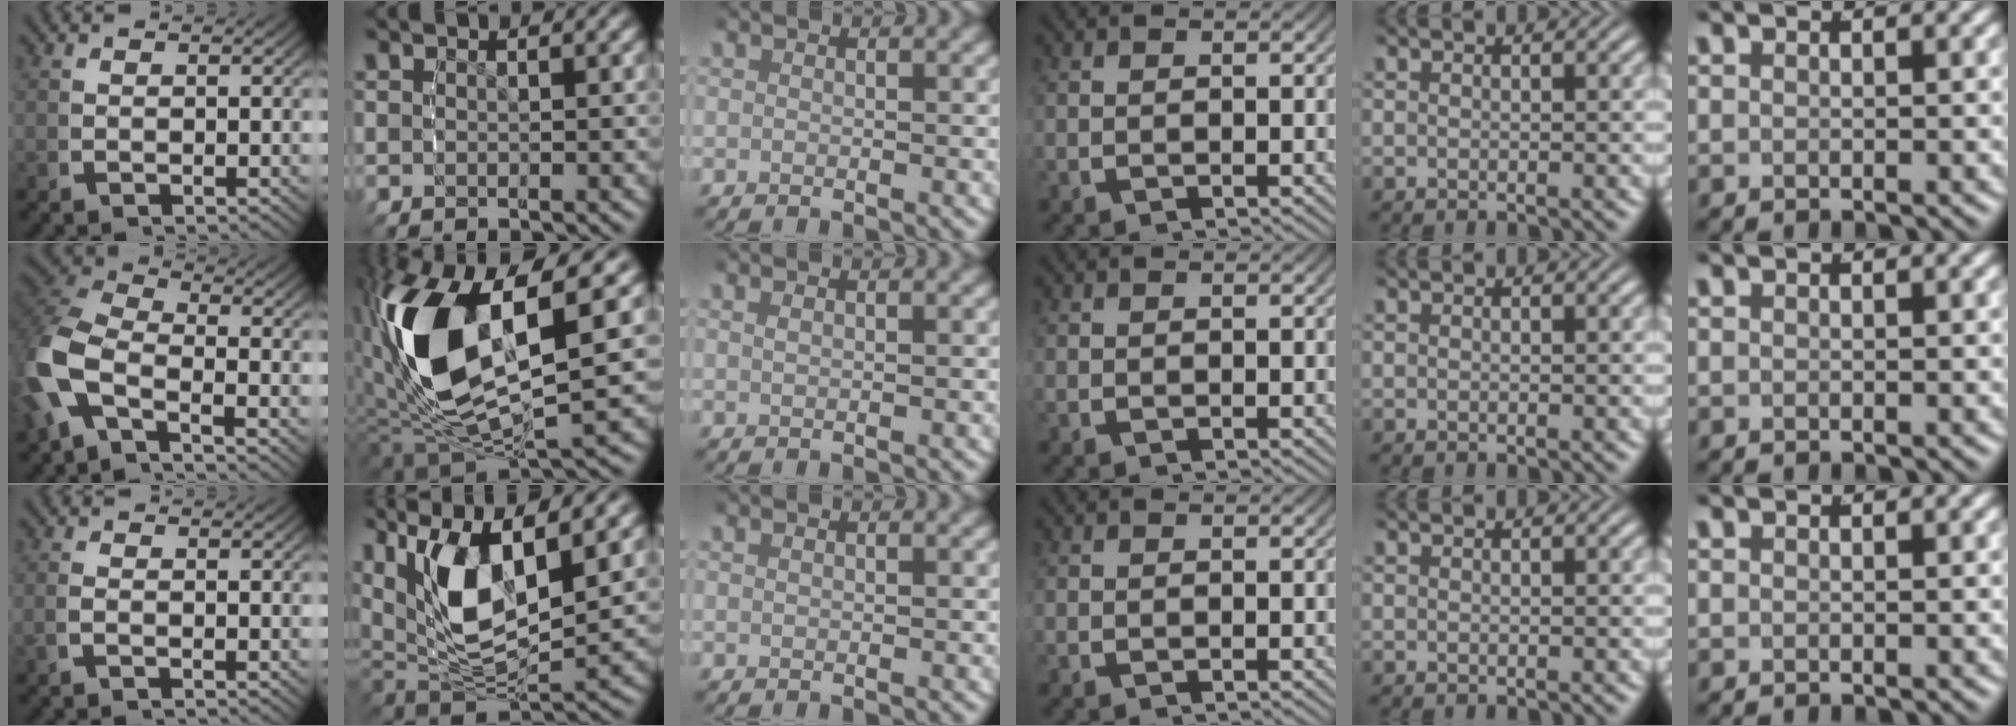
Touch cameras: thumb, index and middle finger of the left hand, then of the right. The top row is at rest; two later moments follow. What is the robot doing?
{"motion": "lift_and_place", "object": "pen"}